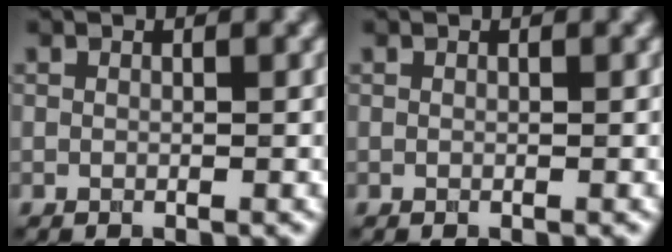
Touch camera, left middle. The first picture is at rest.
{"total": 0.0}